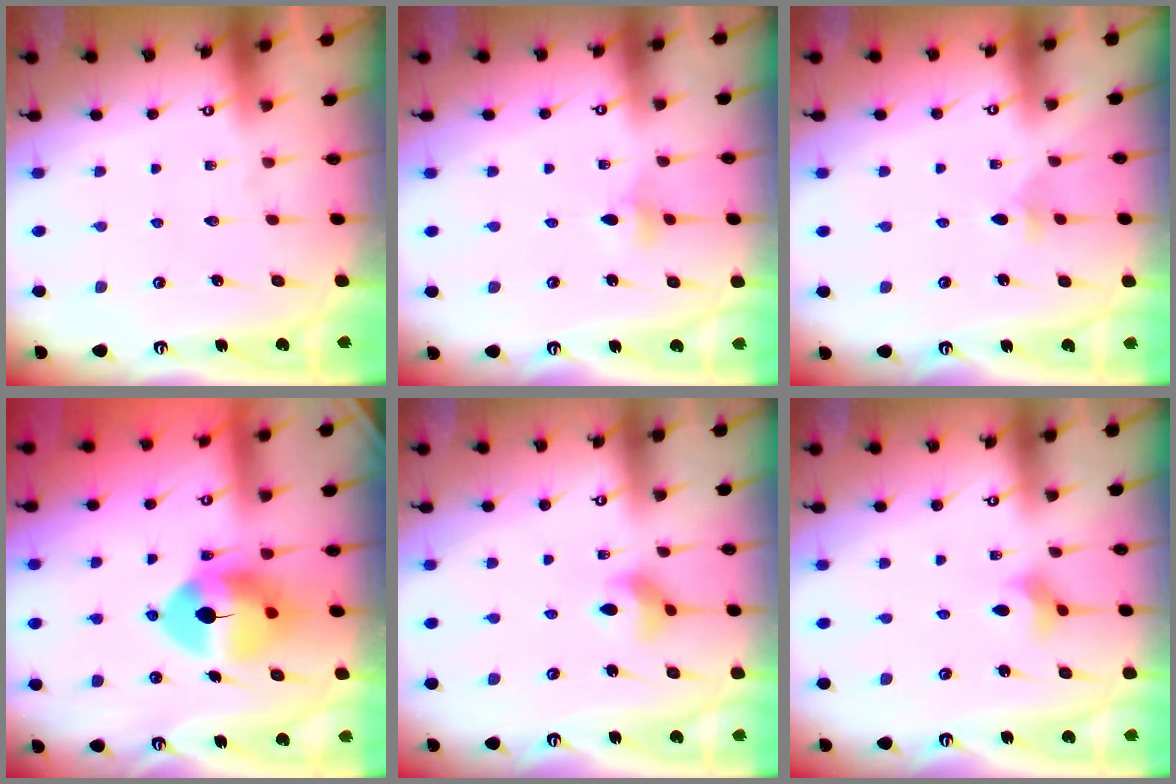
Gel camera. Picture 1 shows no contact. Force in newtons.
{"total": 3.2, "press": 3.1, "slide": 0.7}
{"total": 2.3, "press": 2.3, "slide": 0.4}
{"total": 11.6, "press": 11.4, "slide": 2.1}
{"total": 5.5, "press": 5.5, "slide": 0.5}
{"total": 2.7, "press": 2.6, "slide": 0.6}